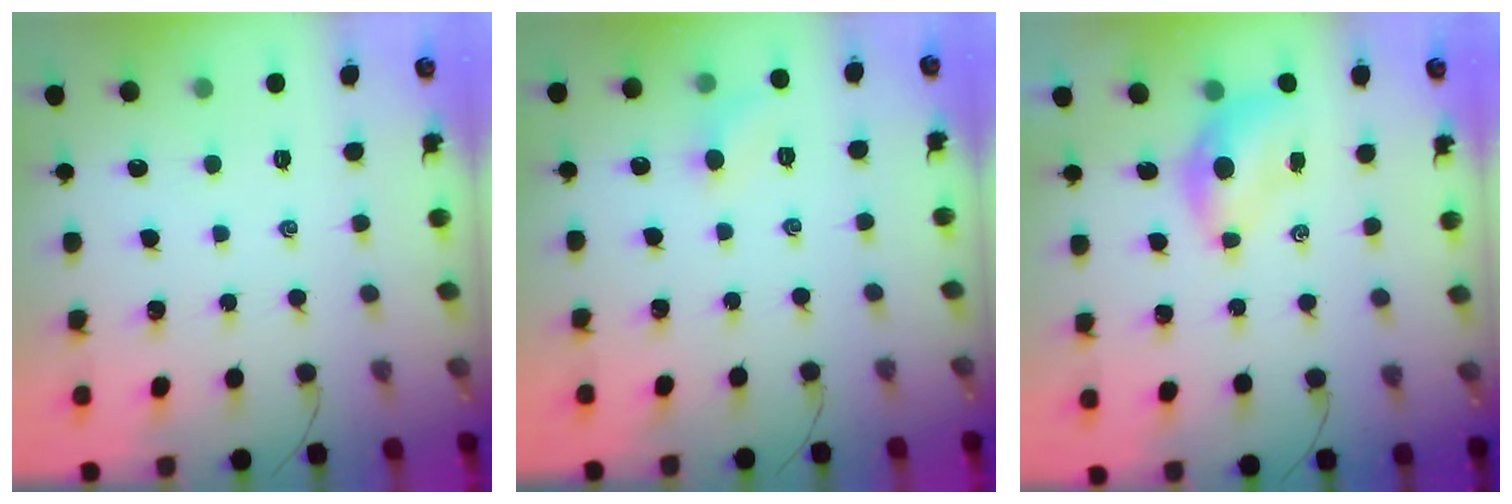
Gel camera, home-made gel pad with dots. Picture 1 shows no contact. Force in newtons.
{"total": 5.7, "press": 5.5, "slide": 1.7}
{"total": 5.7, "press": 5.6, "slide": 0.9}